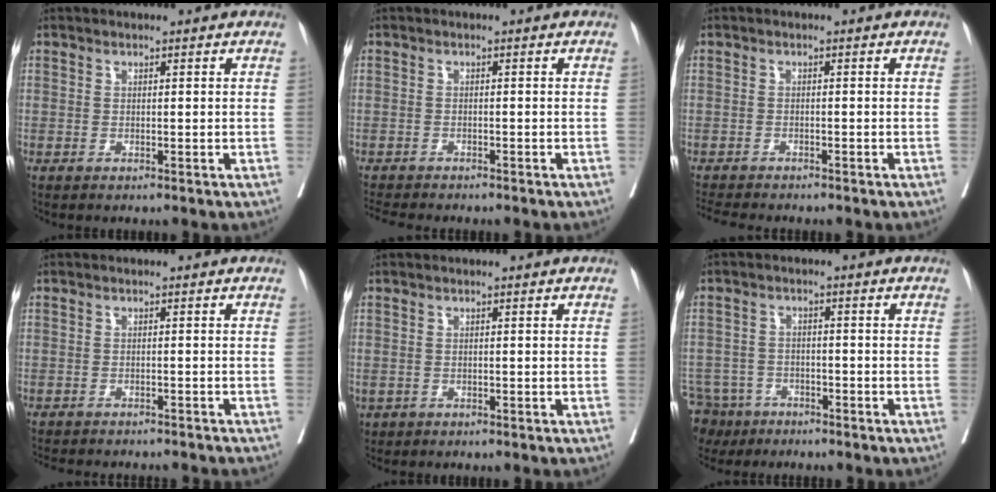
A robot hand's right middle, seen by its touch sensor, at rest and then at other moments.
{"total": 5.0, "force": [-4.6, 0.6, 1.9], "torque": [-0.027, -0.008, -0.071]}
{"total": 5.1, "force": [-4.7, 0.4, 1.8], "torque": [-0.025, -0.010, -0.076]}
{"total": 11.6, "force": [-10.6, 2.2, 4.2], "torque": [-0.061, -0.010, -0.126]}
{"total": 1.3, "force": [-0.6, 1.0, 0.5], "torque": [-0.012, 0.000, -0.005]}
{"total": 9.9, "force": [-7.1, 6.8, 1.9], "torque": [-0.064, -0.004, -0.116]}